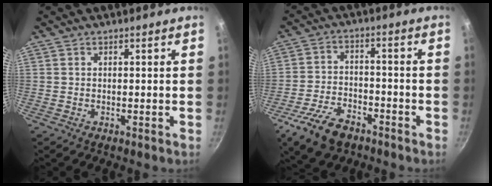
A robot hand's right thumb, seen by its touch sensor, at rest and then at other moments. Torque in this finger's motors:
{"motor_torque": [0.74, 0.63, 0.20, -0.04, 0.20]}